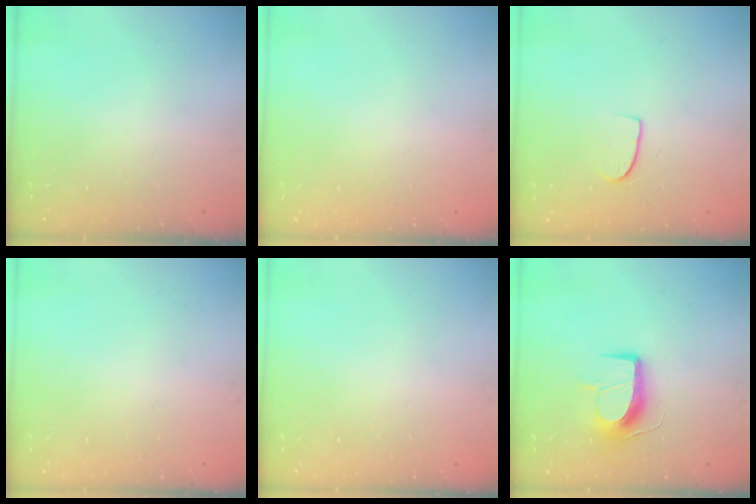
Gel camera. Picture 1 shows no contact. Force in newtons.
{"total": 0.0}
{"total": 7.0, "press": 7.0, "slide": 0.4}
{"total": 0.0}
{"total": 0.0}
{"total": 12.7, "press": 12.7, "slide": 0.5}